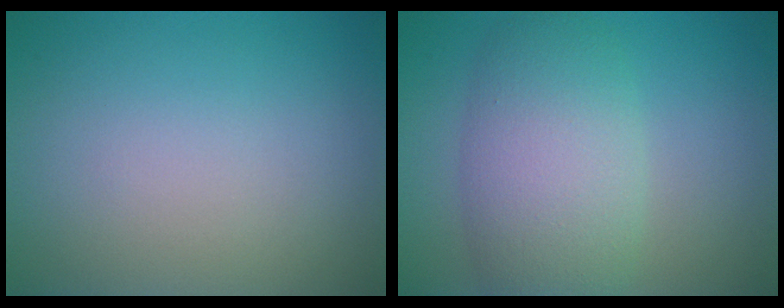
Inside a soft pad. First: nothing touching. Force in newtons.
{"total": 6.8, "press": 6.8, "slide": 0.5}